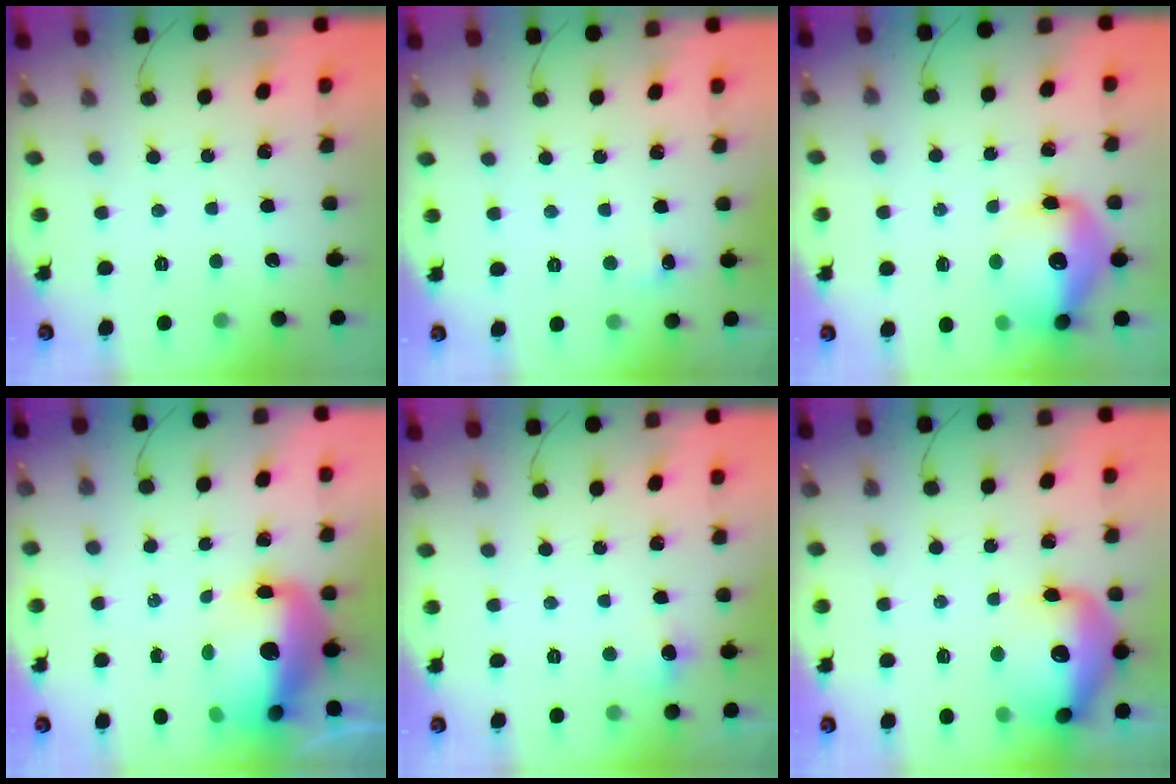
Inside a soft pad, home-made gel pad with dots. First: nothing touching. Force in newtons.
{"total": 4.0, "press": 3.9, "slide": 1.1}
{"total": 14.5, "press": 13.9, "slide": 4.2}
{"total": 15.5, "press": 15.1, "slide": 3.5}
{"total": 5.8, "press": 4.8, "slide": 3.1}
{"total": 17.0, "press": 16.3, "slide": 4.7}